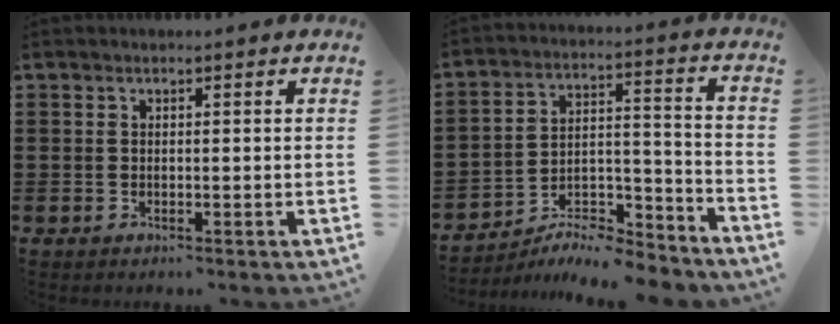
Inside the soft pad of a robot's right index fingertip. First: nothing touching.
{"total": 7.9, "force": [-7.4, 1.7, 2.2], "torque": [-0.022, 0.022, -0.141]}